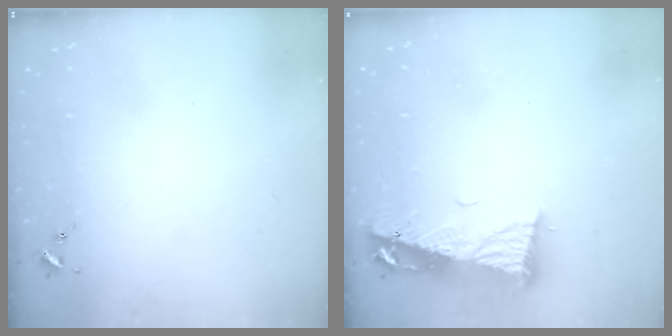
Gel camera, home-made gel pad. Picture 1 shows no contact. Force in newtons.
{"total": 9.2, "press": 9.2, "slide": 1.1}